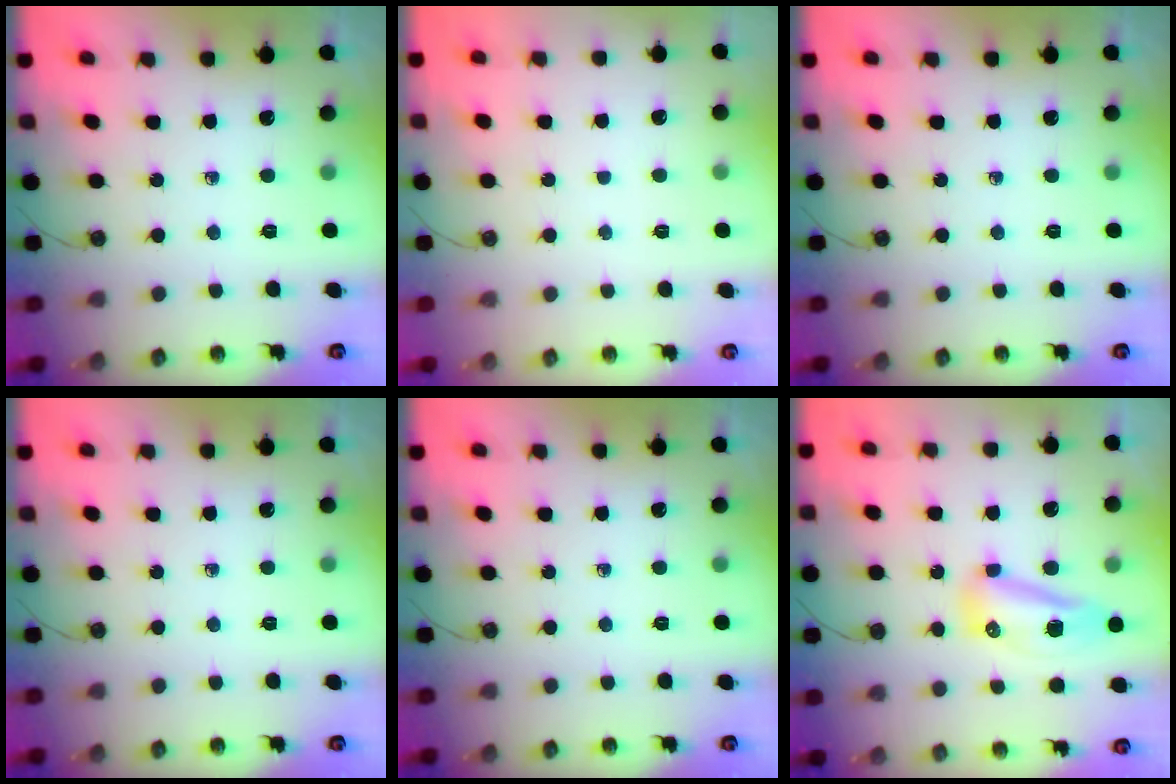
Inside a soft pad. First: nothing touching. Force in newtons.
{"total": 1.2, "press": 1.2, "slide": 0.0}
{"total": 0.0}
{"total": 0.0}
{"total": 0.0}
{"total": 14.7, "press": 11.6, "slide": 9.2}